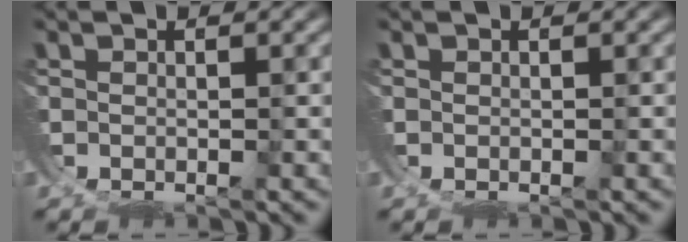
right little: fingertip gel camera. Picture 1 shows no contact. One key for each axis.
{"total": 0.0}